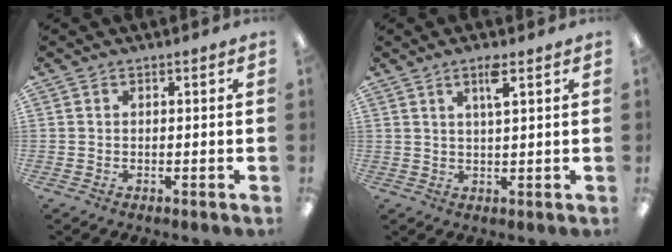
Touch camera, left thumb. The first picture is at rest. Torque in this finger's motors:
{"motor_torque": [-0.10, 0.02, -0.37, 0.25, 0.07]}